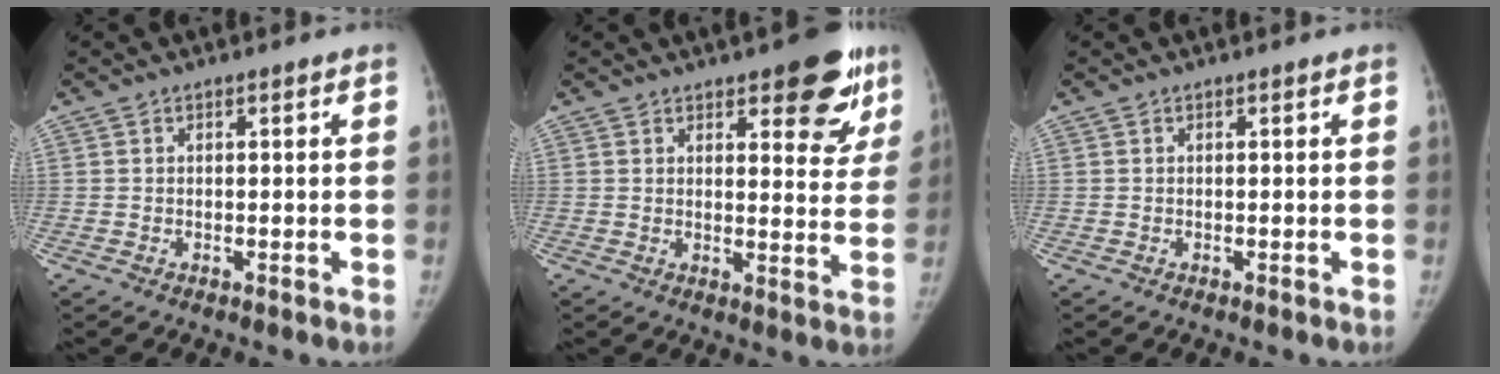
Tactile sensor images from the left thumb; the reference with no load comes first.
{"total": 12.0, "force": [7.2, 4.7, 8.4], "torque": [-0.054, -0.034, 0.089]}
{"total": 0.0}